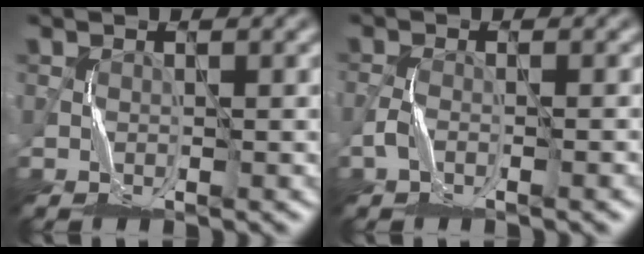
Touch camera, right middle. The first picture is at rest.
{"total": 2.1, "force": [-1.4, 0.6, 1.5], "torque": [-0.035, 0.000, -0.029]}